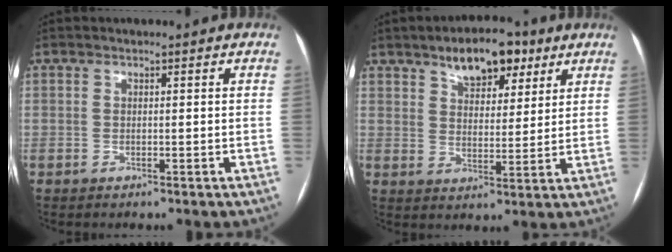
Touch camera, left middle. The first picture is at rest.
{"total": 9.1, "force": [5.8, 4.3, 5.5], "torque": [-0.083, 0.014, 0.093]}